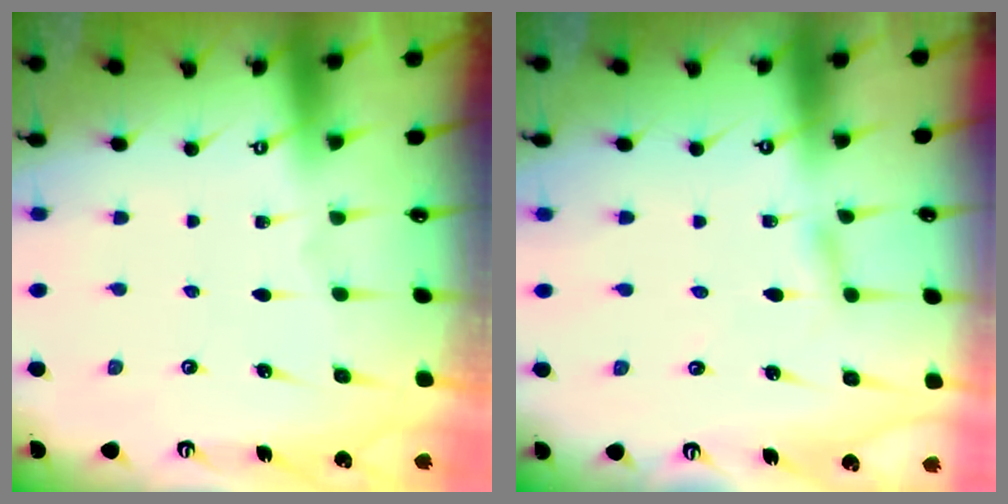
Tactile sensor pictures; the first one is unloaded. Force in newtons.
{"total": 1.5, "press": 1.5, "slide": 0.2}